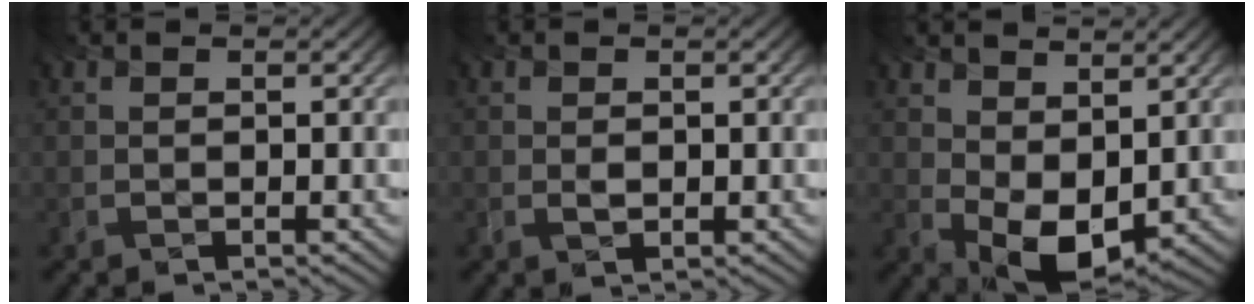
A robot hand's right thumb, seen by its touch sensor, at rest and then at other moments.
{"total": 0.6, "force": [-0.2, 0.4, 0.4], "torque": [-0.011, 0.003, 0.002]}
{"total": 8.1, "force": [1.6, 4.8, 6.3], "torque": [-0.124, -0.007, 0.039]}